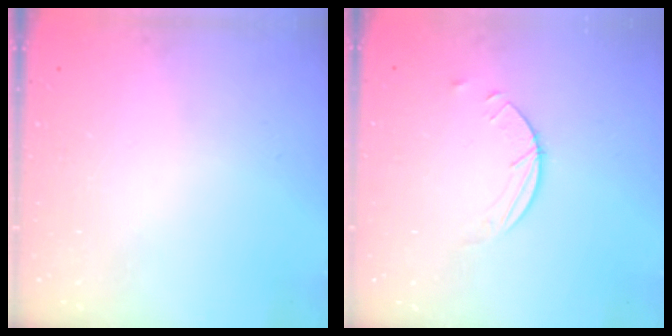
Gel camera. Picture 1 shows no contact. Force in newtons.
{"total": 2.5, "press": 2.4, "slide": 0.2}